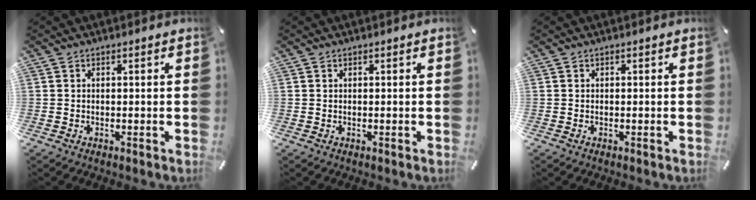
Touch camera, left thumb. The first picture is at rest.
{"total": 0.0}
{"total": 0.0}